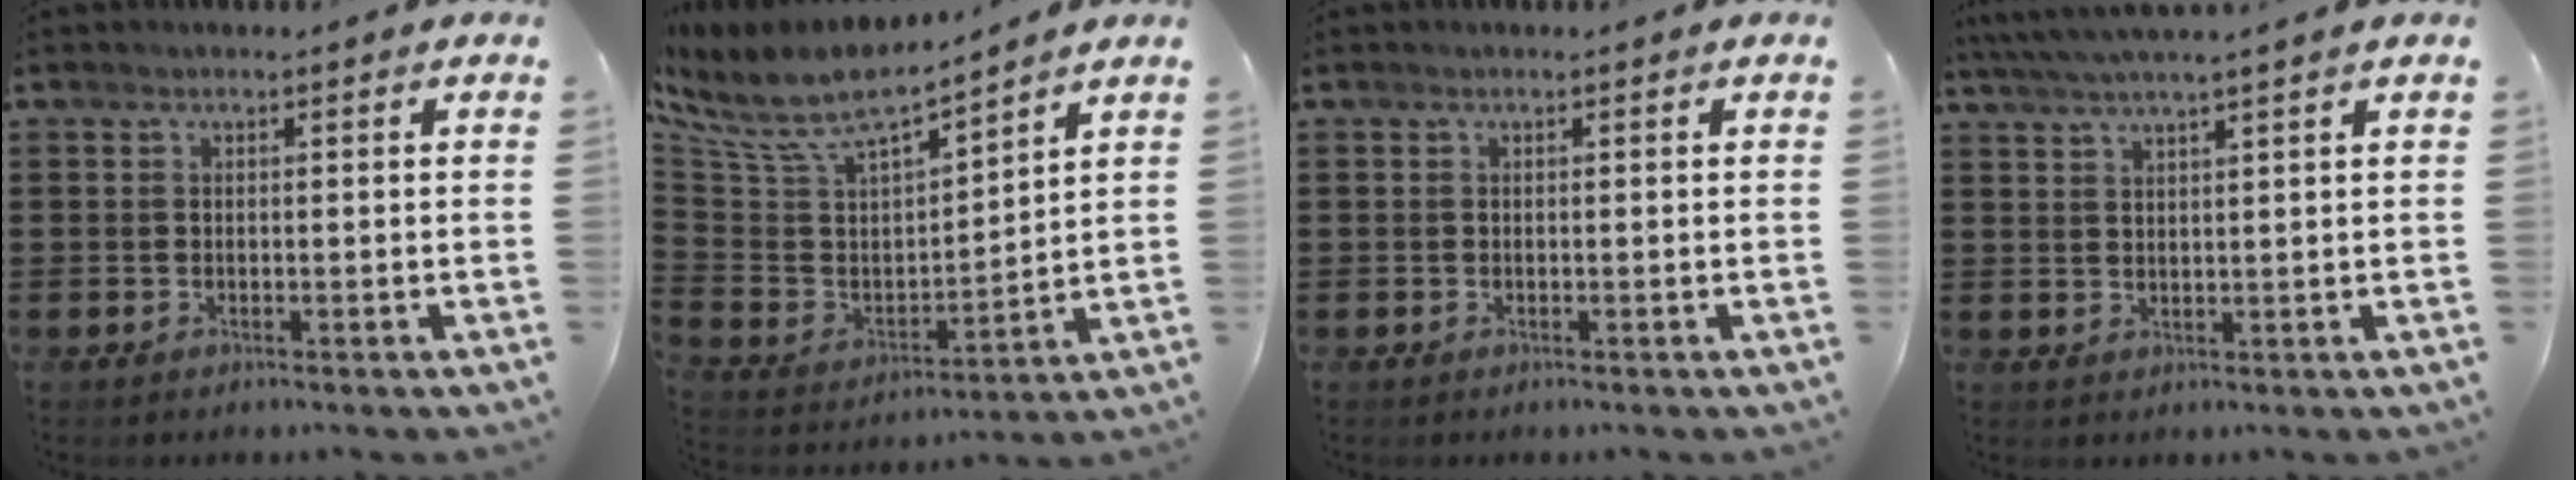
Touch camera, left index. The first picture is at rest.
{"total": 9.5, "force": [7.5, 2.7, 5.1], "torque": [-0.131, -0.043, 0.128]}
{"total": 0.0}
{"total": 3.1, "force": [2.5, -0.6, 1.6], "torque": [-0.039, -0.008, 0.044]}